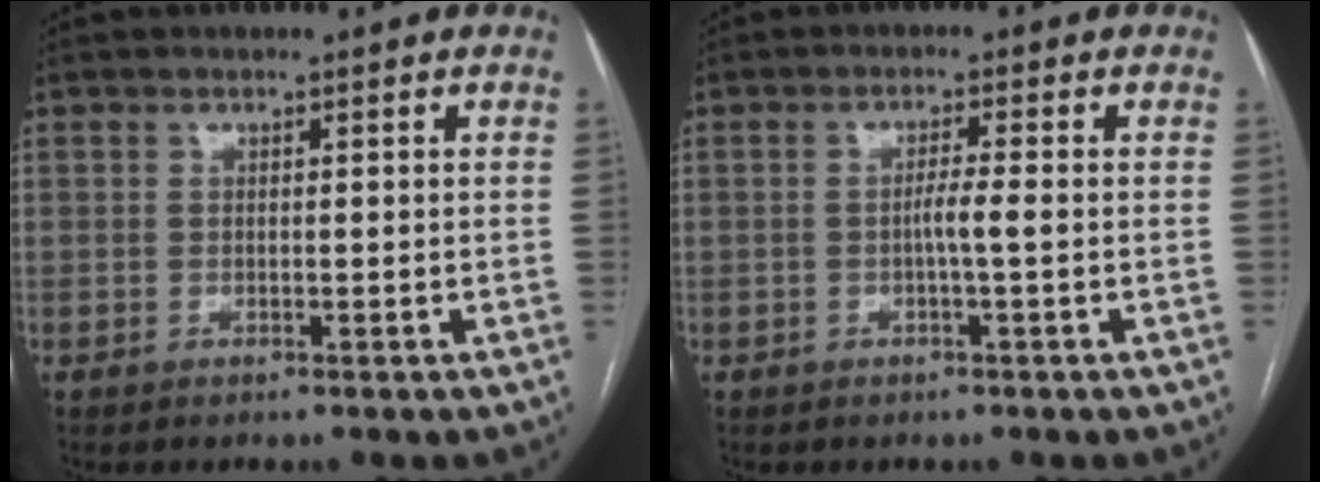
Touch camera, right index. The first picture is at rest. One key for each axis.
{"total": 2.5, "fx": -0.5, "fy": -0.3, "fz": 2.4, "tx": -0.042, "ty": 0.001, "tz": -0.008}